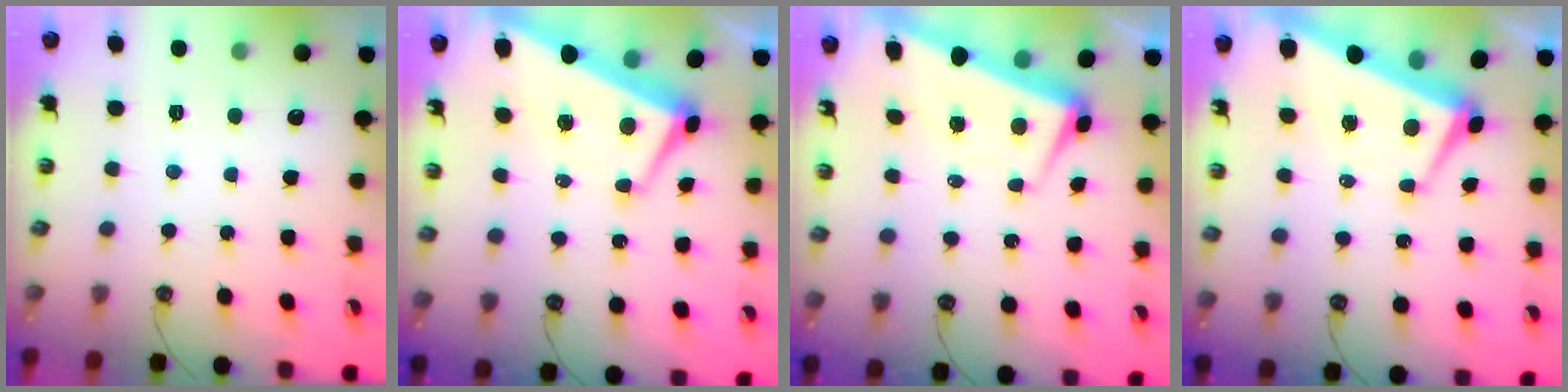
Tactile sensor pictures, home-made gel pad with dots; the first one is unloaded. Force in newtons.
{"total": 1.8, "press": 1.1, "slide": 1.3}
{"total": 1.4, "press": 0.6, "slide": 1.3}
{"total": 2.0, "press": 1.6, "slide": 1.2}